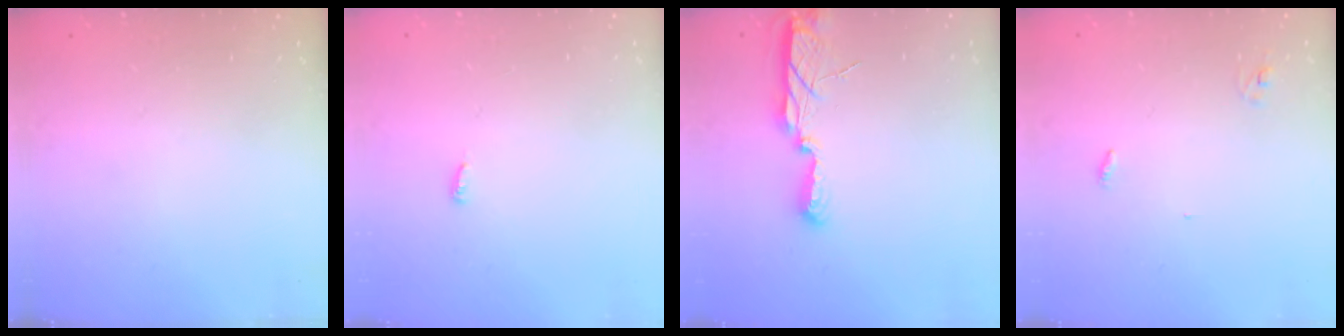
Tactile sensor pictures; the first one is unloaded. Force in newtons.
{"total": 3.9, "press": 3.9, "slide": 0.3}
{"total": 7.5, "press": 7.5, "slide": 0.8}
{"total": 2.8, "press": 2.8, "slide": 0.2}